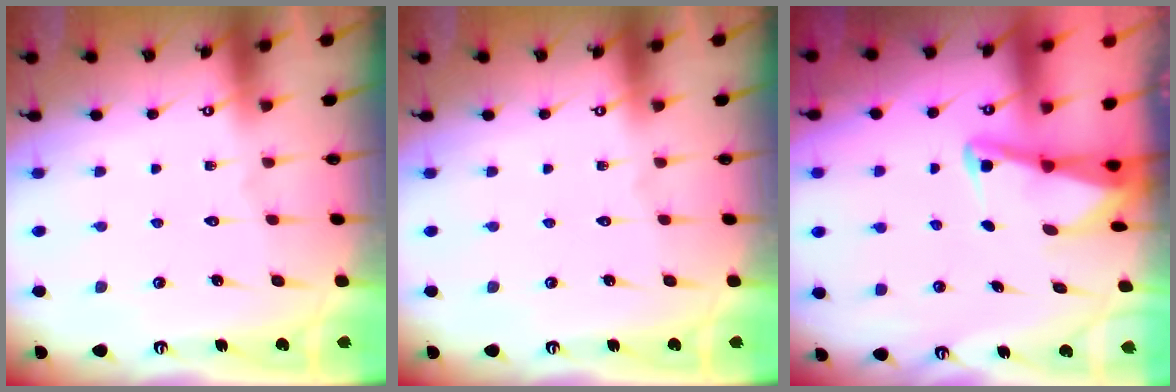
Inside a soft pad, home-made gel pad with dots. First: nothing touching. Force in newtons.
{"total": 0.0}
{"total": 2.3, "press": 2.3, "slide": 0.3}